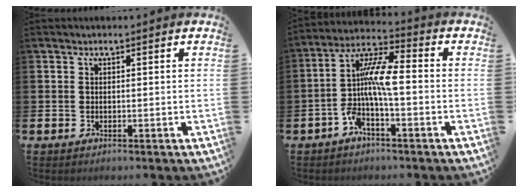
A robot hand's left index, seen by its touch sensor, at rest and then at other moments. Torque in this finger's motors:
{"motor_torque": [1.82, 0.32, 1.05, 0.21]}